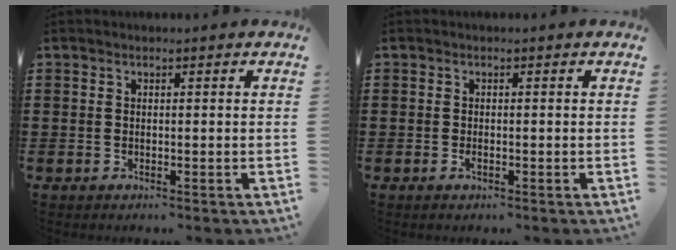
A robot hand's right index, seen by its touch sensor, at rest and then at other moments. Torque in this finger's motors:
{"motor_torque": [1.03, 1.10, 0.01, 0.03]}